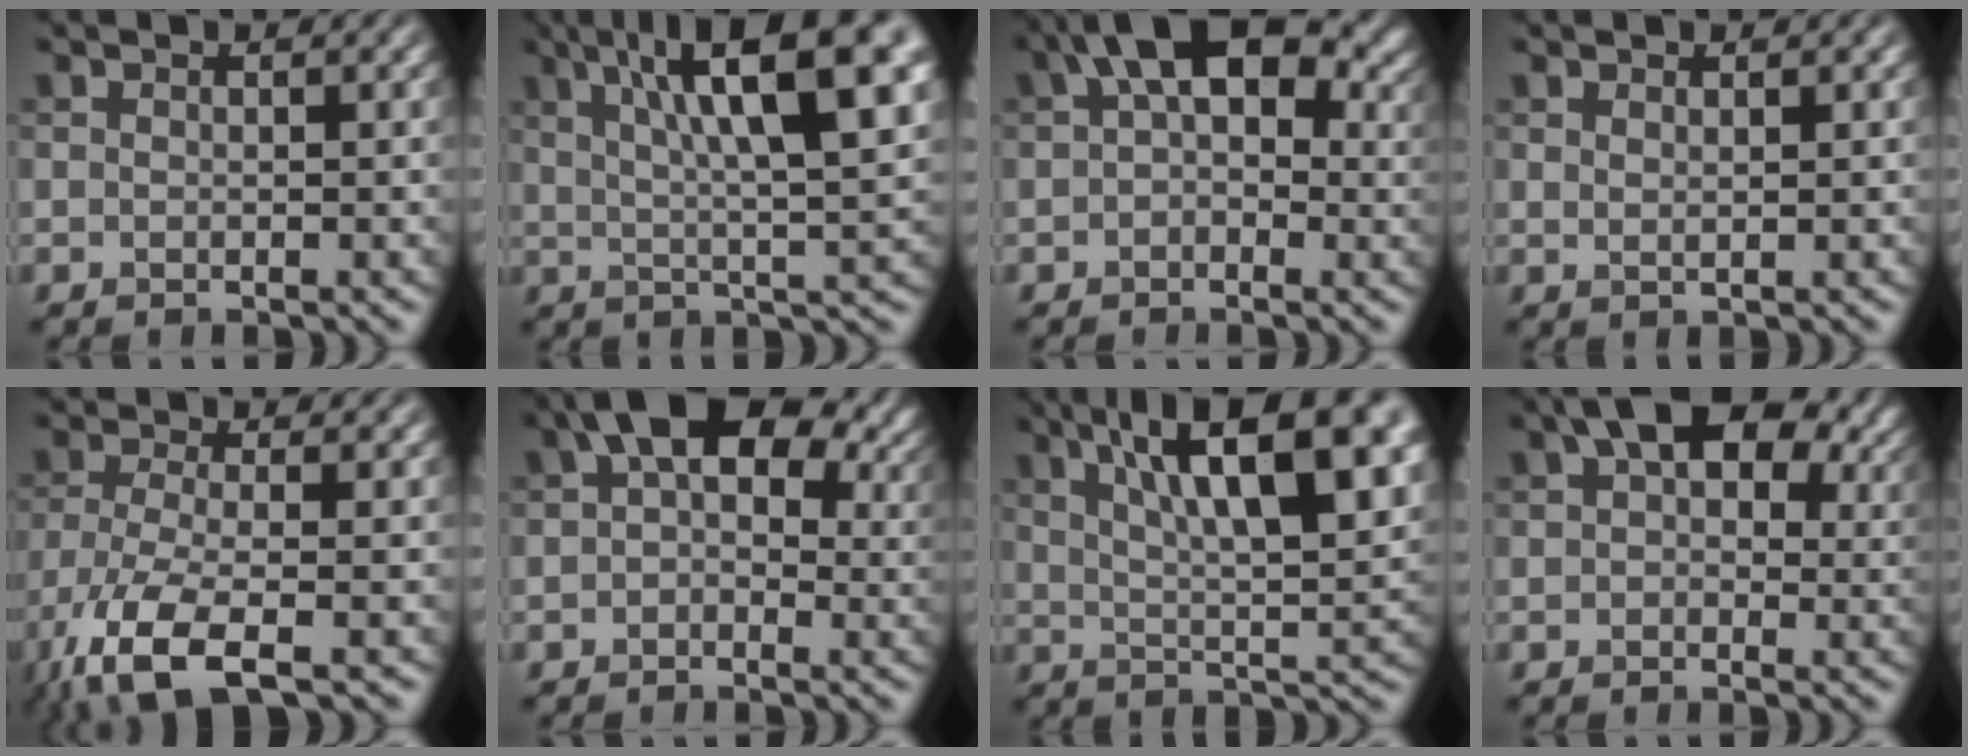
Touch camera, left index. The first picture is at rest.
{"total": 13.1, "force": [5.6, 3.2, 11.4], "torque": [-0.160, 0.017, 0.088]}
{"total": 9.7, "force": [3.1, 5.7, 7.3], "torque": [-0.091, 0.025, 0.031]}
{"total": 0.8, "force": [0.6, 0.2, 0.5], "torque": [-0.009, 0.001, 0.011]}
{"total": 7.5, "force": [-4.4, 2.3, 5.7], "torque": [-0.127, -0.017, -0.088]}
{"total": 10.0, "force": [3.7, 5.8, 7.3], "torque": [-0.099, 0.022, 0.044]}
{"total": 13.3, "force": [6.1, 4.0, 11.1], "torque": [-0.159, 0.019, 0.091]}
{"total": 9.3, "force": [4.5, 5.2, 6.3], "torque": [-0.086, 0.022, 0.055]}